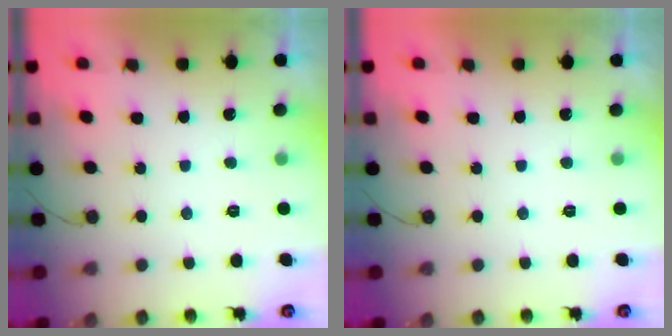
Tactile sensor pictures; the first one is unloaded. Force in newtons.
{"total": 1.7, "press": 1.7, "slide": 0.1}